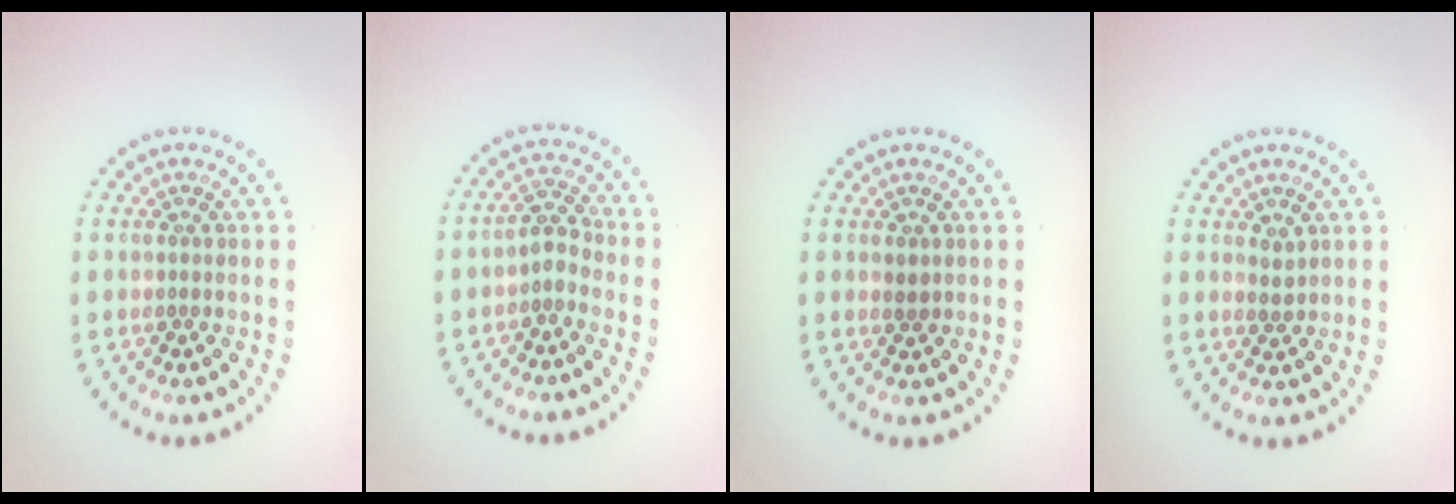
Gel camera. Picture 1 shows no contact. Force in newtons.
{"total": 1.8, "press": 1.6, "slide": 0.8}
{"total": 0.8, "press": 0.8, "slide": 0.1}
{"total": 1.0, "press": 0.9, "slide": 0.5}